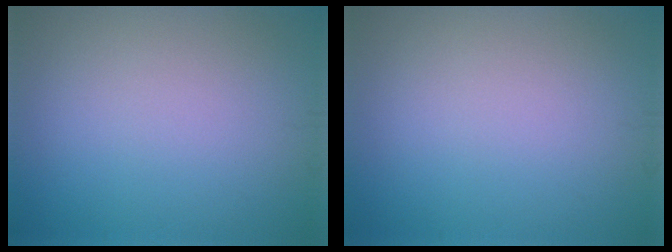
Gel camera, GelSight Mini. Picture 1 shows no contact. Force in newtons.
{"total": 0.0}